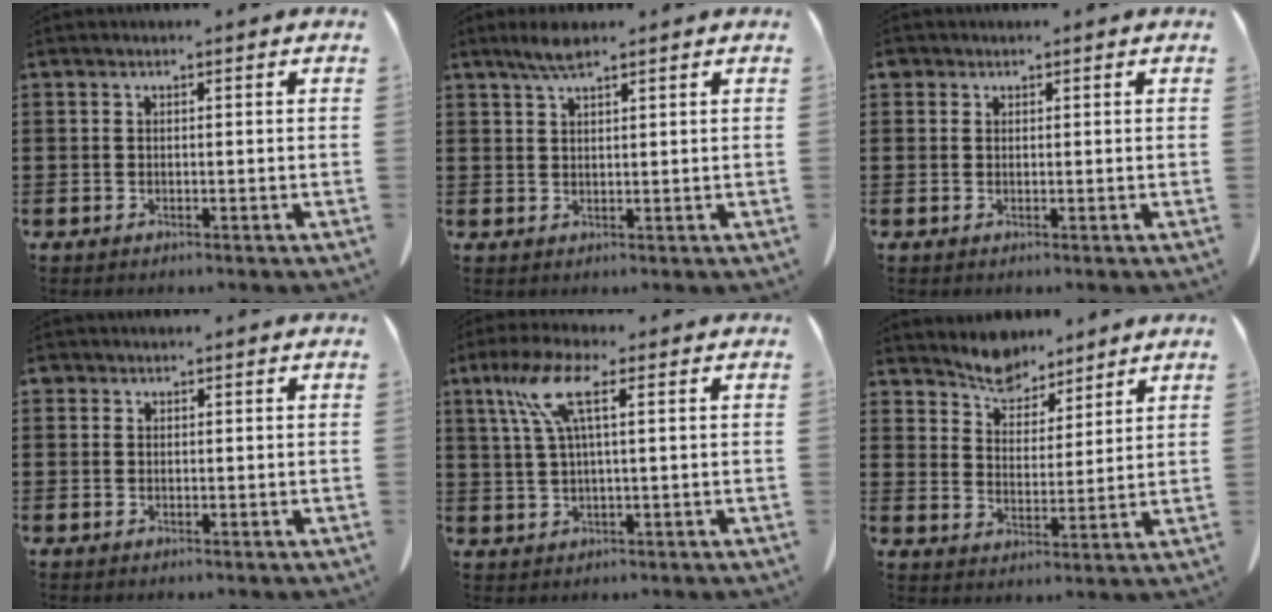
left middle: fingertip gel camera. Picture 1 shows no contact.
{"total": 3.0, "force": [2.2, 0.6, 2.0], "torque": [-0.044, 0.002, 0.039]}
{"total": 1.2, "force": [0.8, 0.8, 0.1], "torque": [-0.005, 0.004, 0.015]}
{"total": 0.6, "force": [0.4, 0.5, 0.0], "torque": [-0.003, 0.004, 0.006]}
{"total": 7.2, "force": [2.8, 1.5, 6.5], "torque": [-0.155, 0.000, 0.040]}
{"total": 6.3, "force": [5.8, 2.5, 0.6], "torque": [-0.032, -0.026, 0.105]}